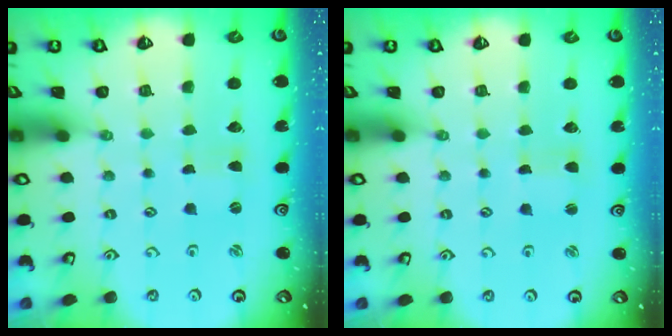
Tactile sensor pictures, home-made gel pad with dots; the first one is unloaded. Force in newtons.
{"total": 1.6, "press": 1.6, "slide": 0.2}